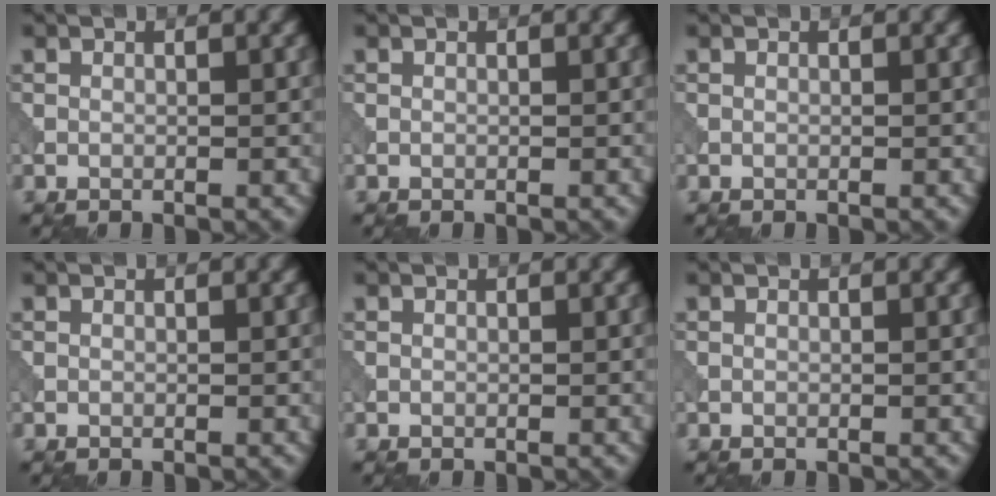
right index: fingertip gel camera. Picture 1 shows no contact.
{"total": 0.0}
{"total": 0.0}
{"total": 0.0}
{"total": 0.0}
{"total": 0.0}